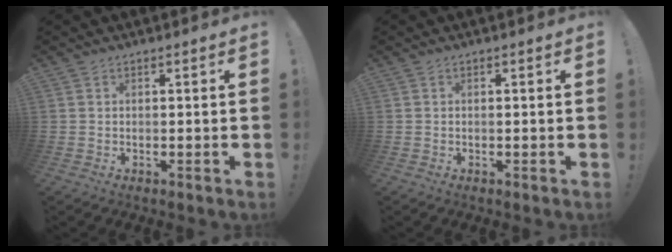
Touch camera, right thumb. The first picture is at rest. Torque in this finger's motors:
{"motor_torque": [0.38, 0.04, -0.35, -0.35, 0.00]}